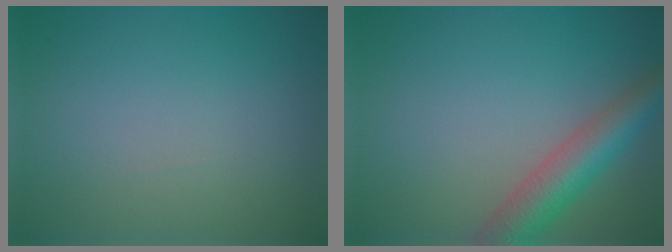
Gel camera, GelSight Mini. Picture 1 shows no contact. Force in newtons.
{"total": 5.3, "press": 5.3, "slide": 0.1}